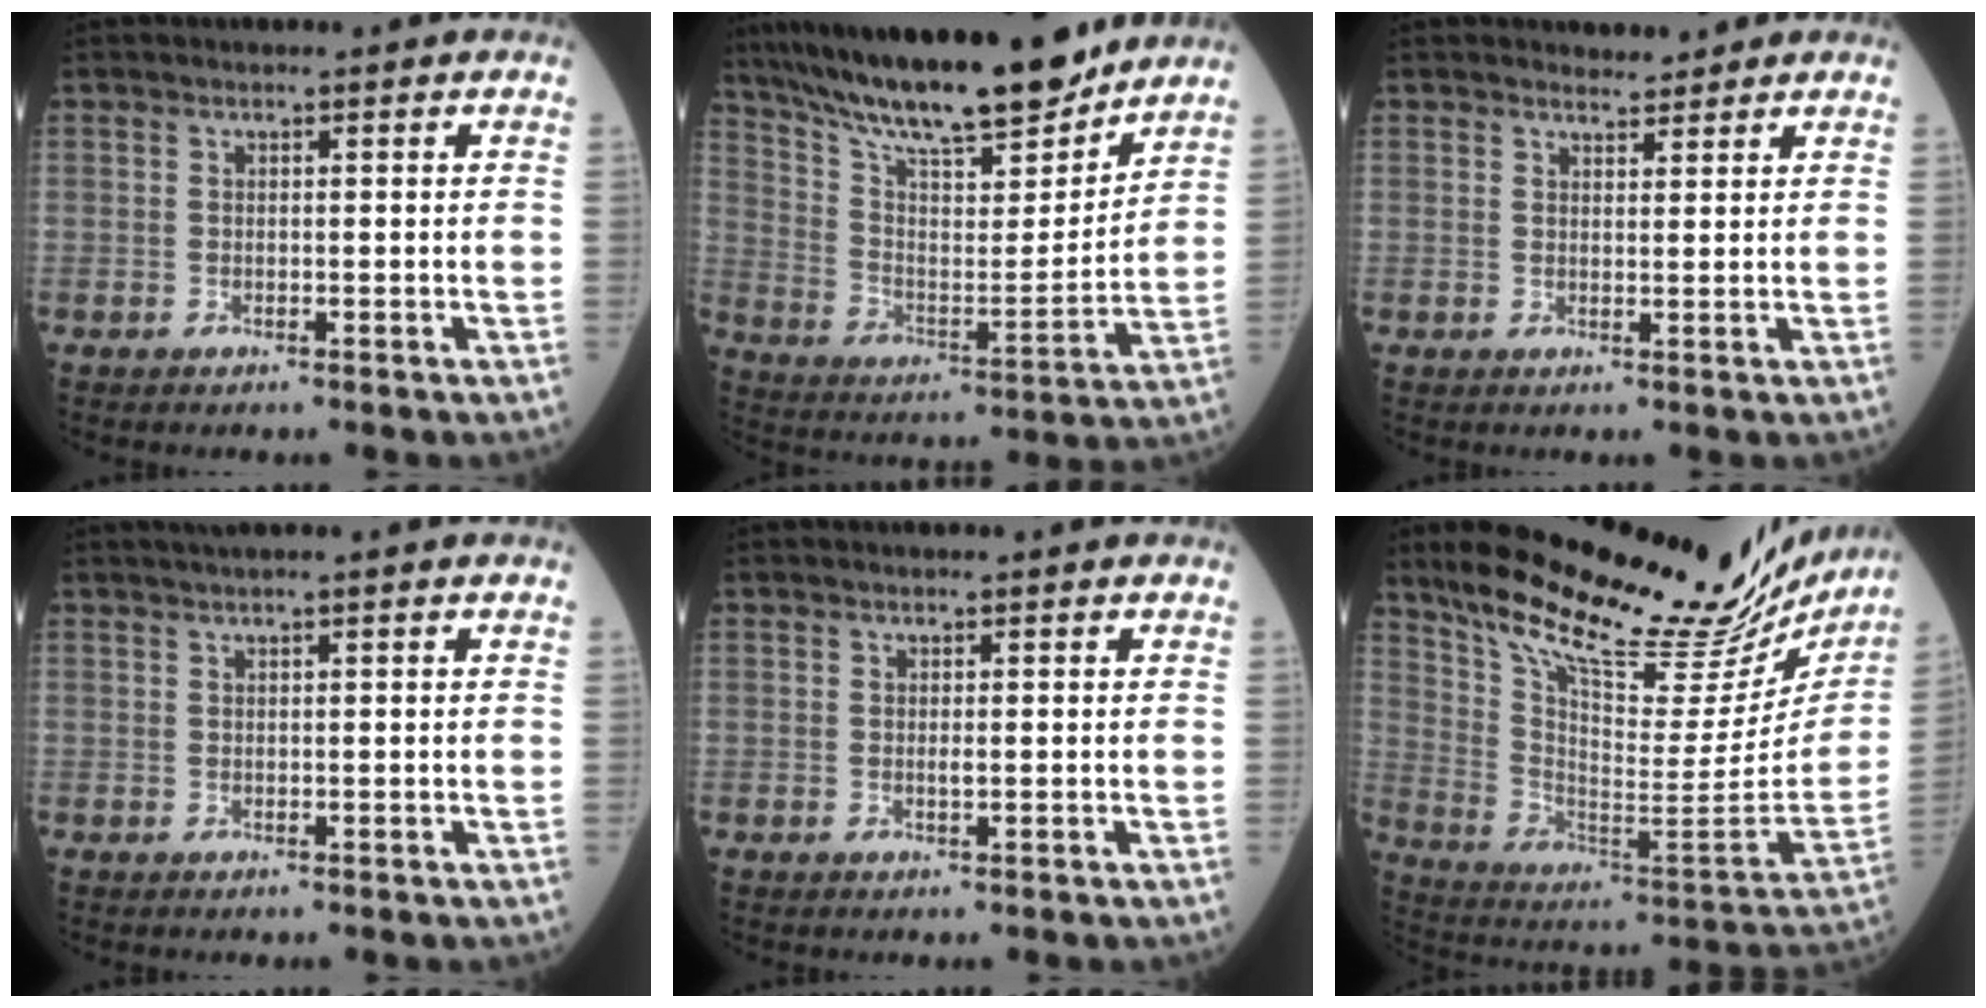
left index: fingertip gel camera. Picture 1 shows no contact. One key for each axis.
{"total": 21.0, "fx": 17.9, "fy": 2.5, "fz": 10.7, "tx": -0.182, "ty": -0.006, "tz": 0.296}
{"total": 2.1, "fx": 1.9, "fy": 0.9, "fz": -0.1, "tx": 0.005, "ty": 0.003, "tz": 0.029}
{"total": 2.2, "fx": 1.7, "fy": -0.4, "fz": 1.2, "tx": -0.013, "ty": 0.021, "tz": 0.034}
{"total": 0.7, "fx": 0.1, "fy": 0.1, "fz": 0.6, "tx": -0.013, "ty": -0.001, "tz": 0.001}
{"total": 30.8, "fx": 26.7, "fy": 6.6, "fz": 14.0, "tx": -0.229, "ty": -0.072, "tz": 0.367}